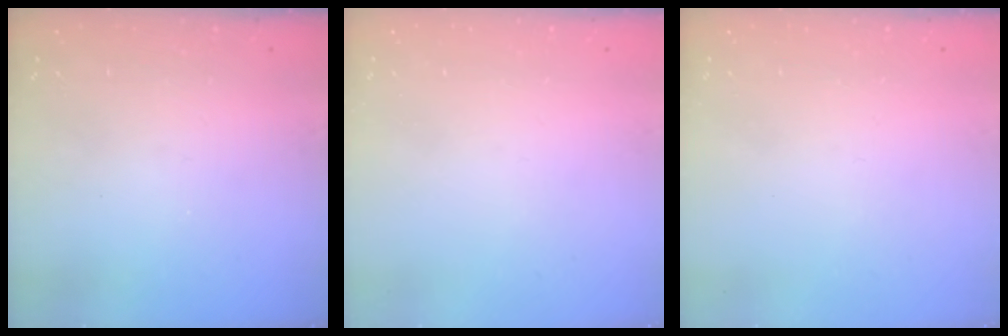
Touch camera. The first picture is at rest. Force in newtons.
{"total": 0.0}
{"total": 0.0}